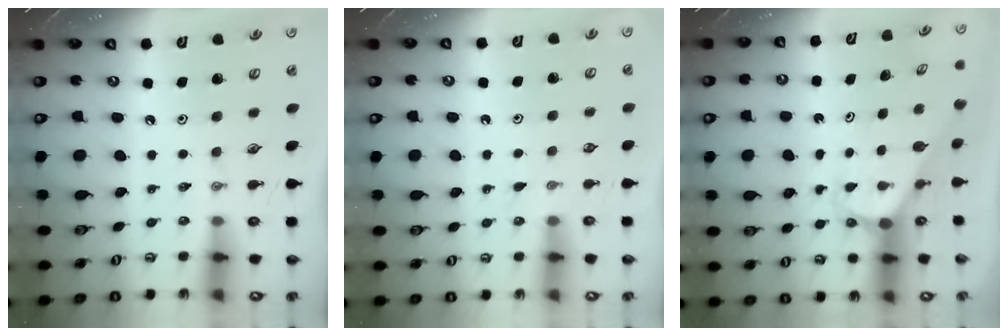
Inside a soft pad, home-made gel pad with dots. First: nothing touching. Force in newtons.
{"total": 3.0, "press": 3.0, "slide": 0.5}
{"total": 2.9, "press": 2.9, "slide": 0.2}